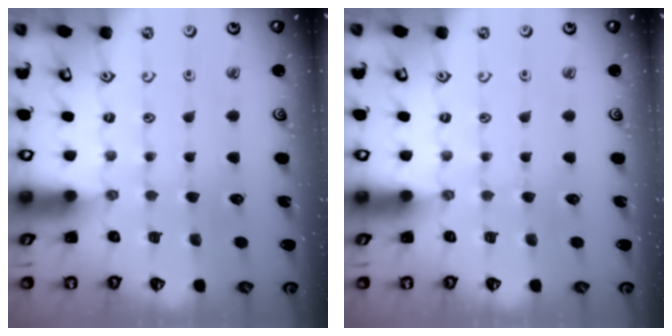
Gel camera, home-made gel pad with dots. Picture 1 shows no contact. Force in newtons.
{"total": 0.0}